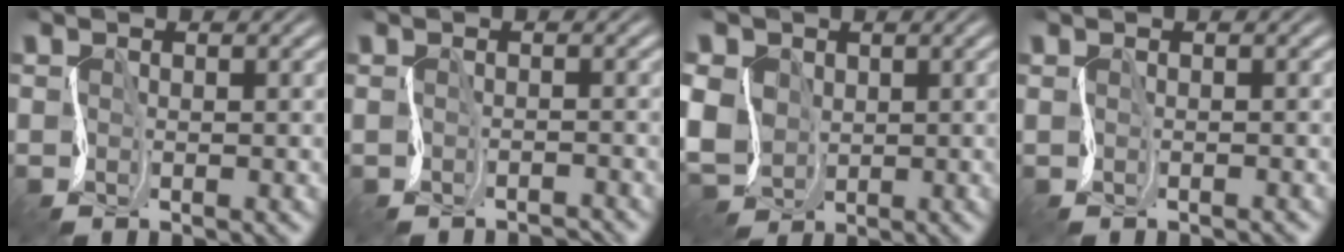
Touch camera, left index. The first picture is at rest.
{"total": 1.5, "force": [-1.4, 0.1, 0.6], "torque": [-0.012, -0.012, -0.029]}
{"total": 6.4, "force": [0.3, 5.4, 3.4], "torque": [-0.081, 0.010, -0.016]}
{"total": 0.7, "force": [0.0, 0.3, 0.7], "torque": [-0.013, -0.006, -0.009]}